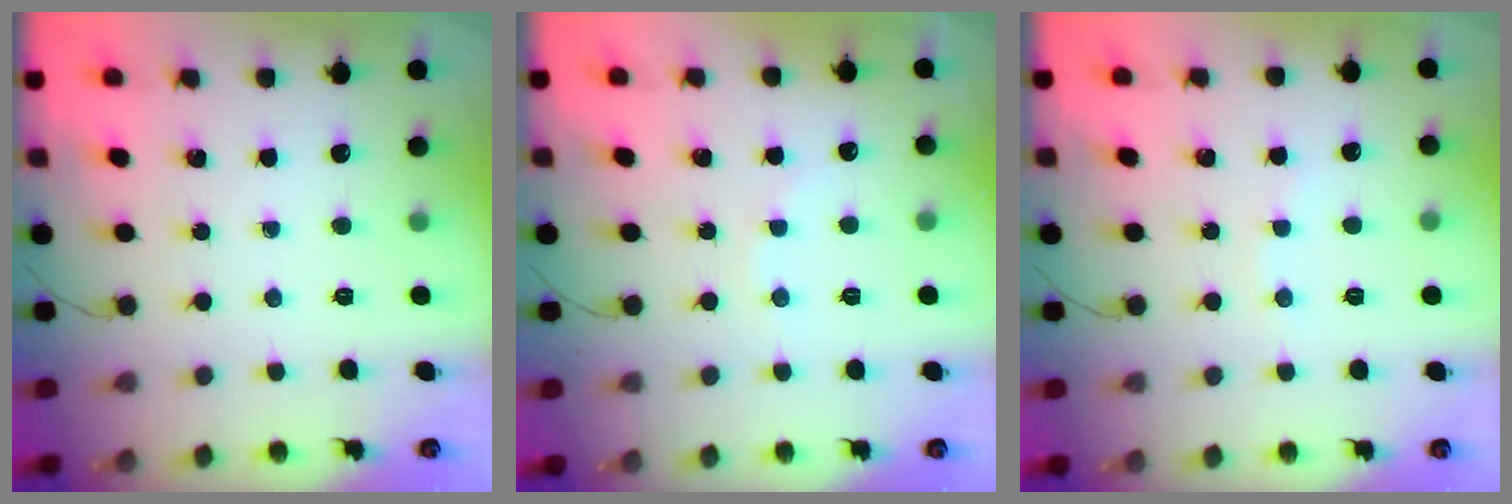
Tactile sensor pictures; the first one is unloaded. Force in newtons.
{"total": 5.0, "press": 5.0, "slide": 0.9}
{"total": 2.2, "press": 2.1, "slide": 0.7}